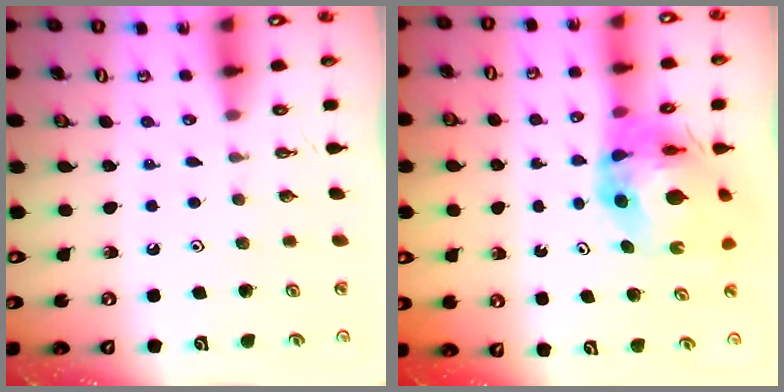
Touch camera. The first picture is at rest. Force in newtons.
{"total": 10.9, "press": 10.8, "slide": 1.2}